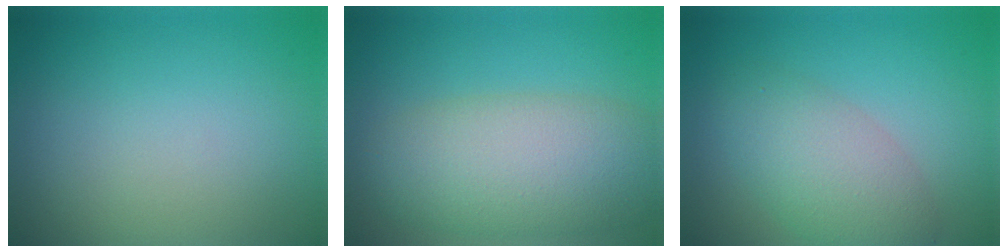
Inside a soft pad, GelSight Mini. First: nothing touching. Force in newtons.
{"total": 7.7, "press": 7.6, "slide": 0.4}
{"total": 5.0, "press": 5.0, "slide": 0.3}